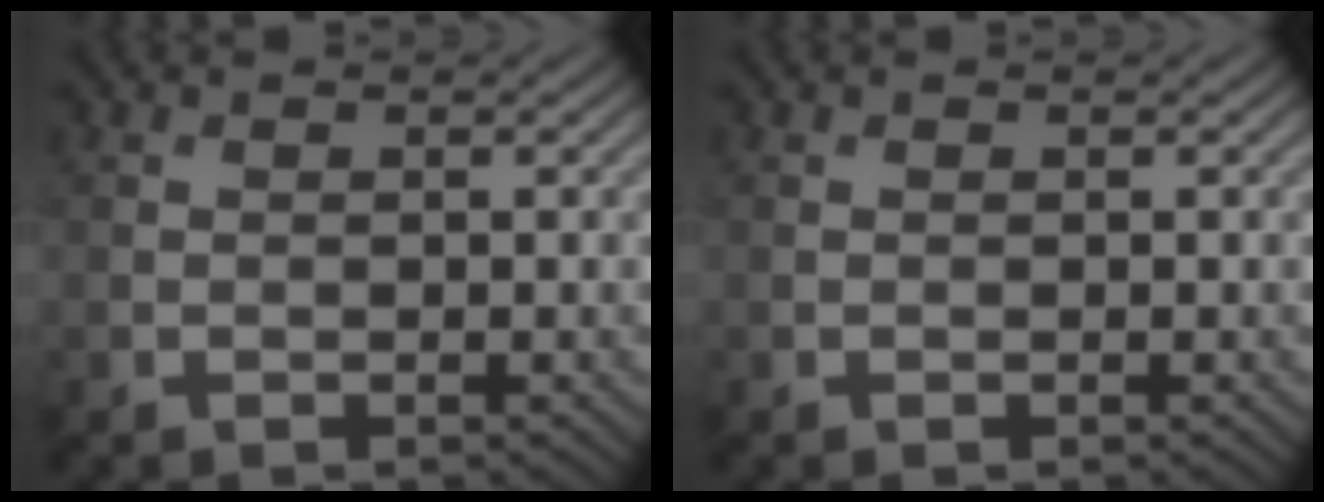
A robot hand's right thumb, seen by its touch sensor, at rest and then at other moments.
{"total": 0.0}